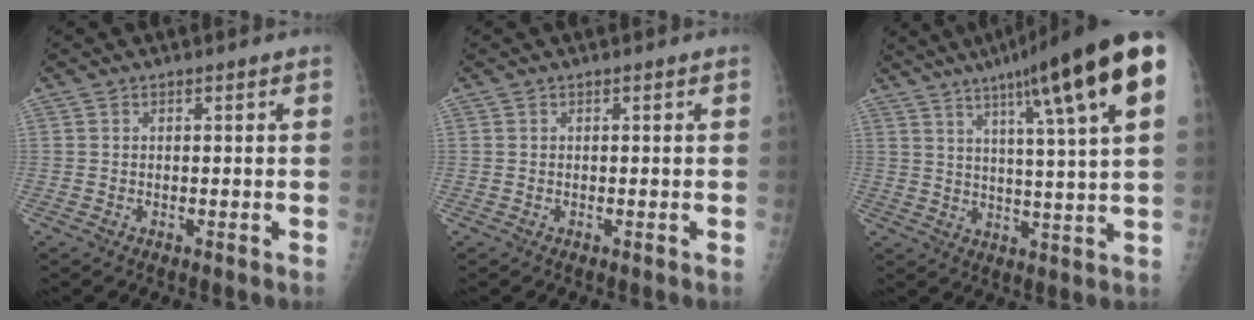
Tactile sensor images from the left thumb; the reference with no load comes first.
{"total": 0.0}
{"total": 19.5, "force": [10.3, 1.3, 16.5], "torque": [-0.238, -0.018, 0.142]}